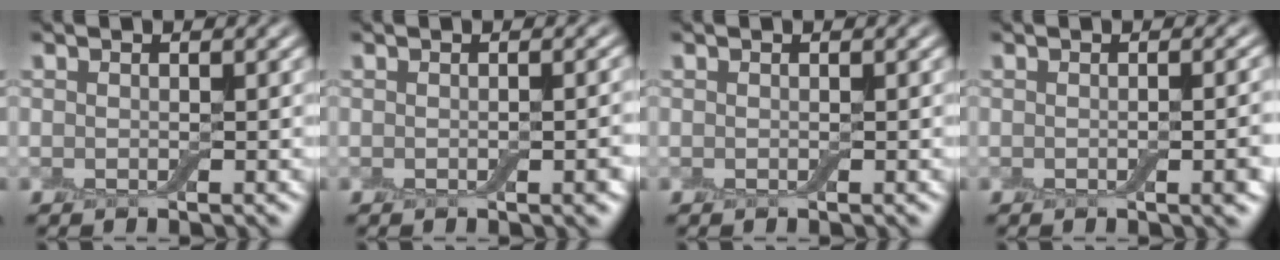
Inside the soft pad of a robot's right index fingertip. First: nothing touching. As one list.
[{"total": 2.2, "force": [-0.3, 0.5, 2.1], "torque": [-0.022, 0.001, -0.003]}, {"total": 0.0}, {"total": 3.5, "force": [-0.5, 1.1, 3.3], "torque": [-0.031, 0.001, -0.005]}]